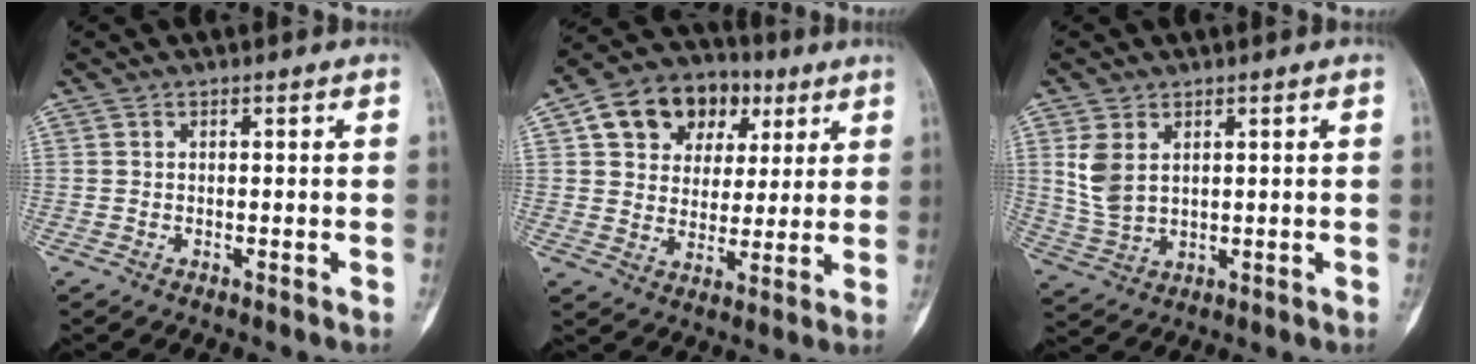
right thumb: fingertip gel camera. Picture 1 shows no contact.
{"total": 15.0, "force": [5.9, 11.6, 7.4], "torque": [-0.076, 0.003, 0.094]}
{"total": 6.5, "force": [2.1, 4.3, 4.4], "torque": [-0.084, -0.008, 0.055]}